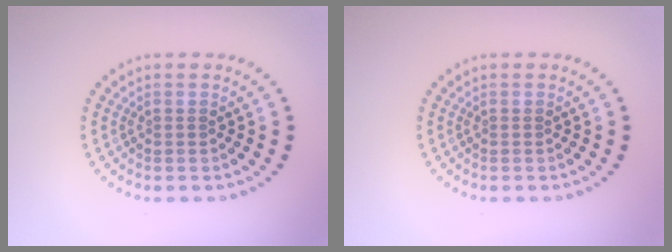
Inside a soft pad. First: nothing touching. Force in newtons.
{"total": 0.0}